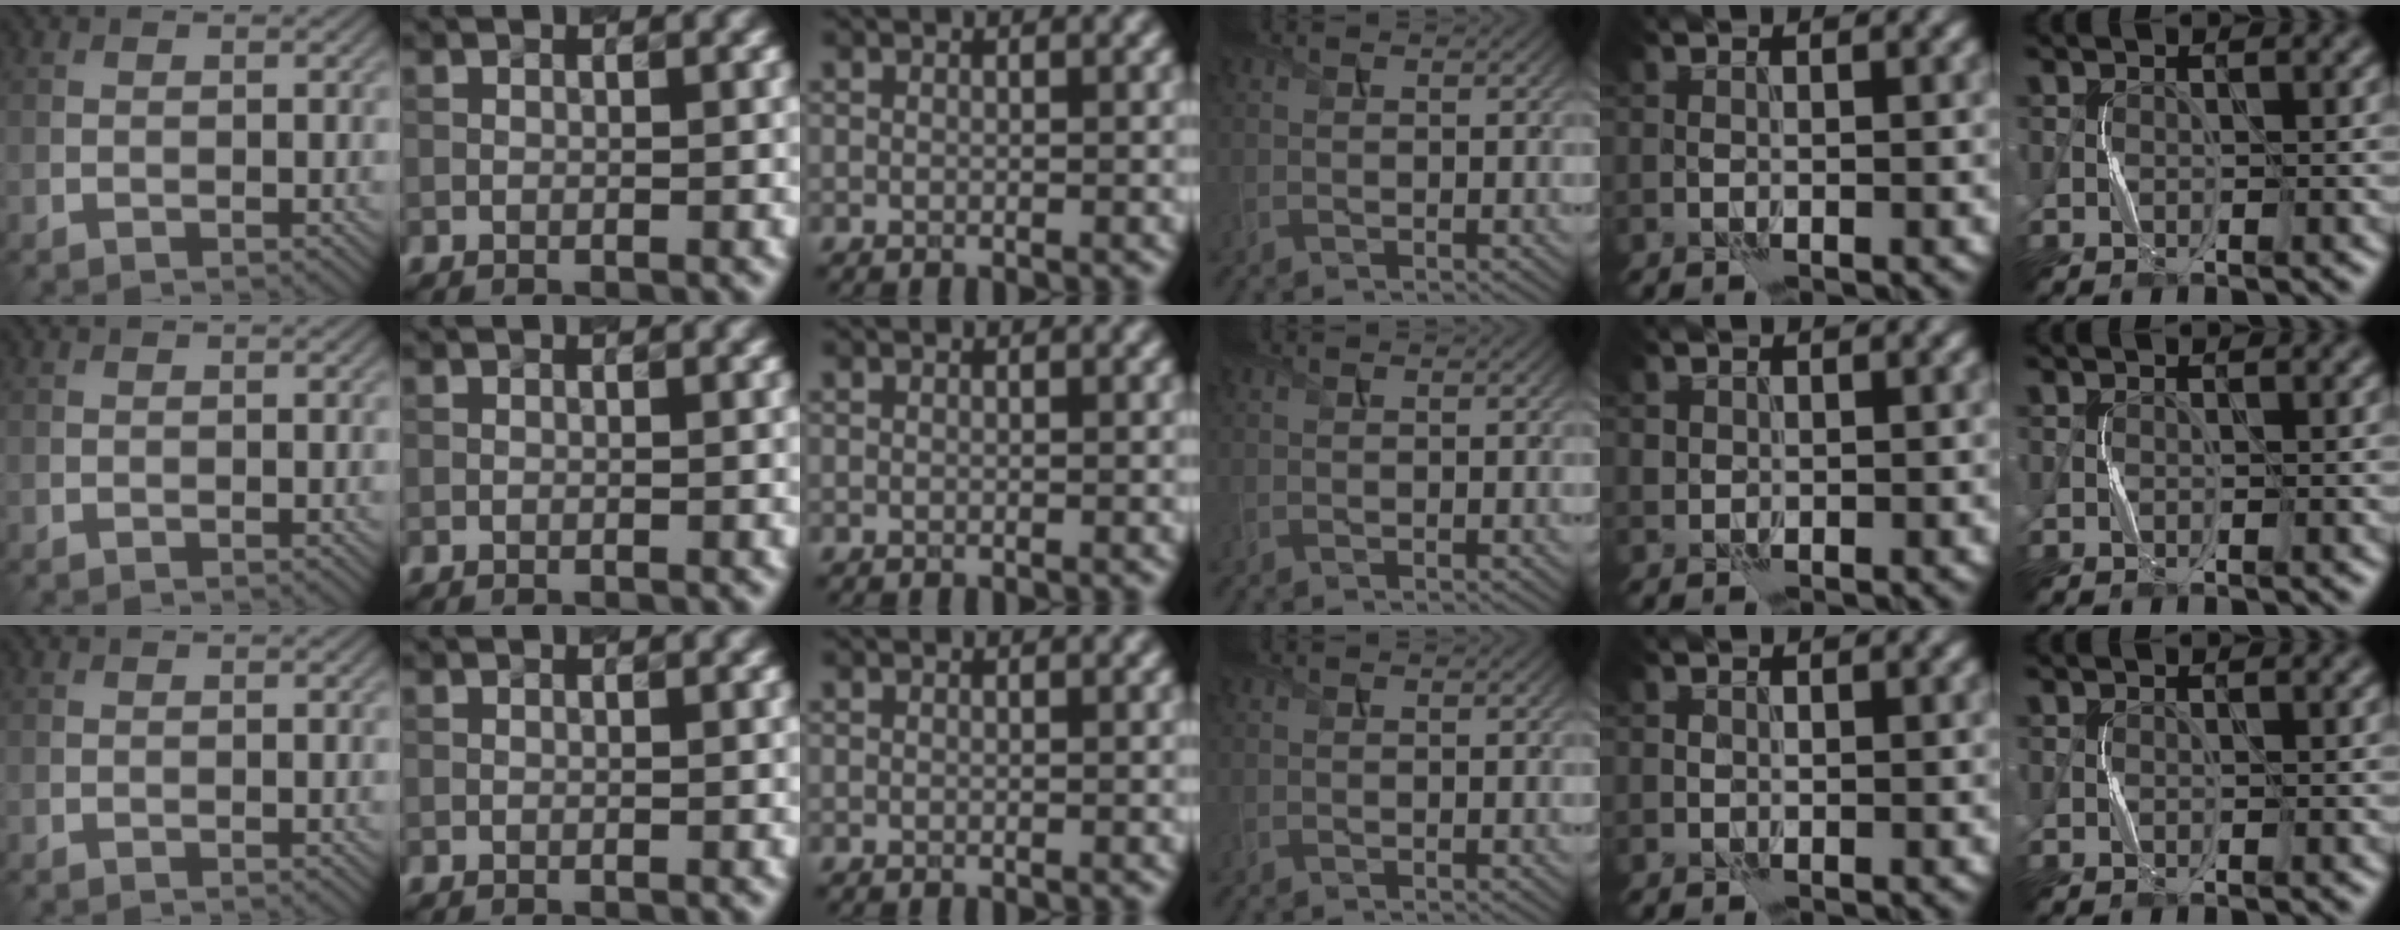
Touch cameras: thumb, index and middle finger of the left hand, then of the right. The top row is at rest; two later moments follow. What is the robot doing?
{"motion": "press", "object": "toy piano key"}